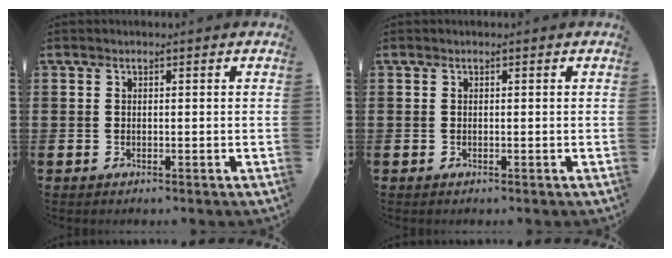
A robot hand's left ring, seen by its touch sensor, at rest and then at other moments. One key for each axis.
{"total": 0.0}